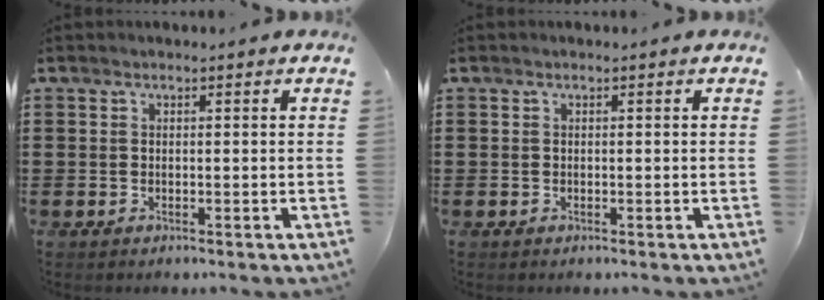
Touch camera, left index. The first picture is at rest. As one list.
[{"total": 0.0}]